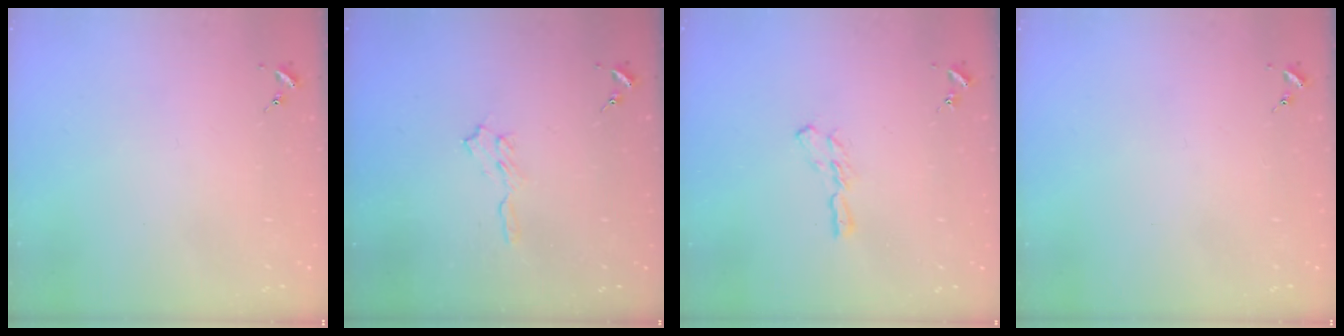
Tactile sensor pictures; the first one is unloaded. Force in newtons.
{"total": 5.8, "press": 5.7, "slide": 0.6}
{"total": 5.8, "press": 5.8, "slide": 0.5}
{"total": 0.0}